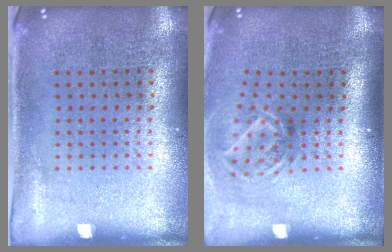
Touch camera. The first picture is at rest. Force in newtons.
{"total": 1.9, "press": 1.3, "slide": 1.4}